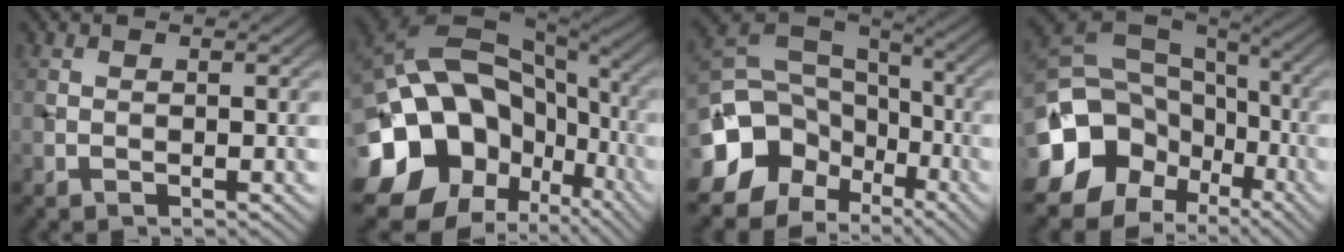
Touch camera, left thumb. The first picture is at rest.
{"total": 21.8, "force": [-4.0, 16.9, 13.2], "torque": [-0.272, 0.011, -0.065]}
{"total": 18.3, "force": [-7.8, 14.4, 8.1], "torque": [-0.201, -0.049, -0.139]}
{"total": 21.1, "force": [-8.0, 17.1, 9.5], "torque": [-0.227, -0.046, -0.137]}